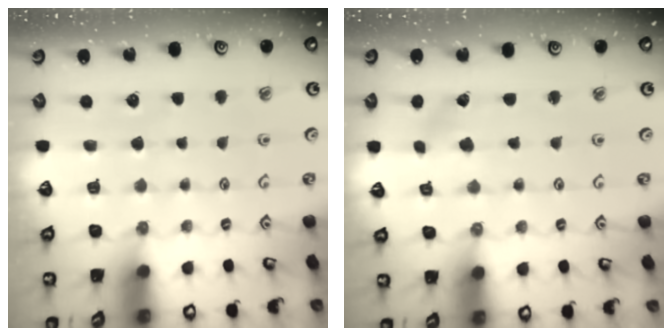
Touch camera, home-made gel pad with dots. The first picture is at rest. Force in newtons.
{"total": 1.4, "press": 1.4, "slide": 0.1}